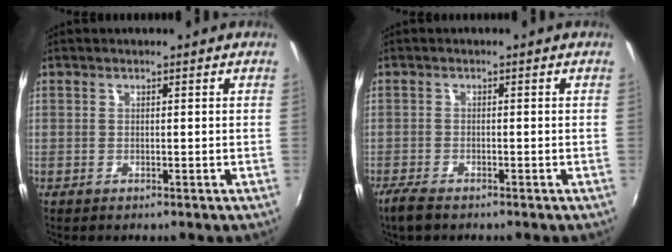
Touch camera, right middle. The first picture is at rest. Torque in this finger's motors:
{"motor_torque": [0.44, -0.43, 0.04, 0.01]}